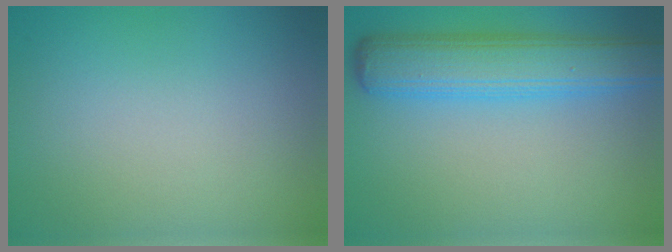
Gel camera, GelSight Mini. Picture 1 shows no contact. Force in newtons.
{"total": 6.5, "press": 6.5, "slide": 0.1}